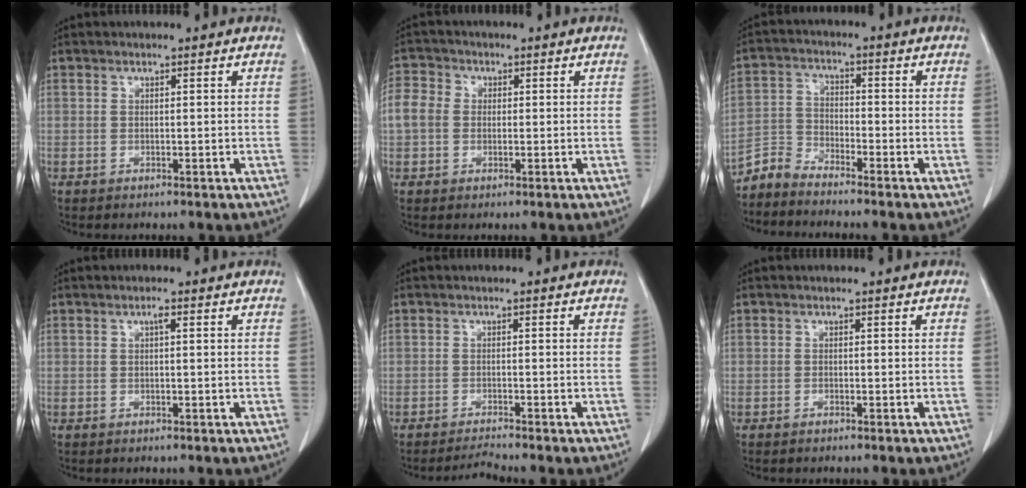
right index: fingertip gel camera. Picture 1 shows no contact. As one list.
[{"total": 10.1, "force": [0.7, 8.8, 5.0], "torque": [-0.148, 0.033, 0.012]}, {"total": 4.9, "force": [-4.8, 0.9, 0.5], "torque": [-0.015, -0.001, -0.098]}, {"total": 1.3, "force": [0.4, 0.4, 1.1], "torque": [-0.022, 0.004, 0.008]}, {"total": 2.2, "force": [-2.1, -0.5, 0.4], "torque": [-0.018, -0.006, -0.034]}, {"total": 0.8, "force": [-0.4, 0.4, 0.5], "torque": [-0.013, -0.001, -0.006]}]